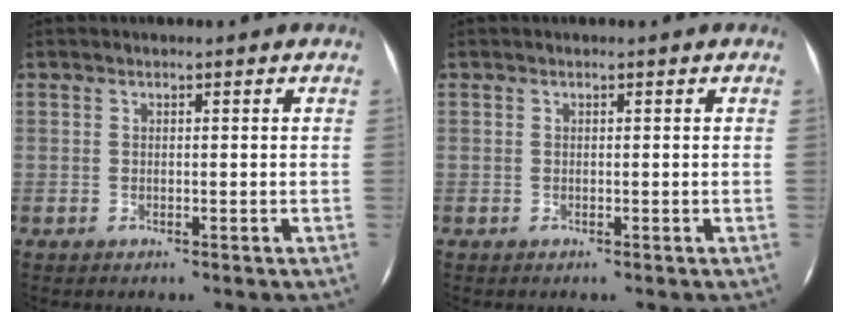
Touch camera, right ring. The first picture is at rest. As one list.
[{"total": 0.0}]